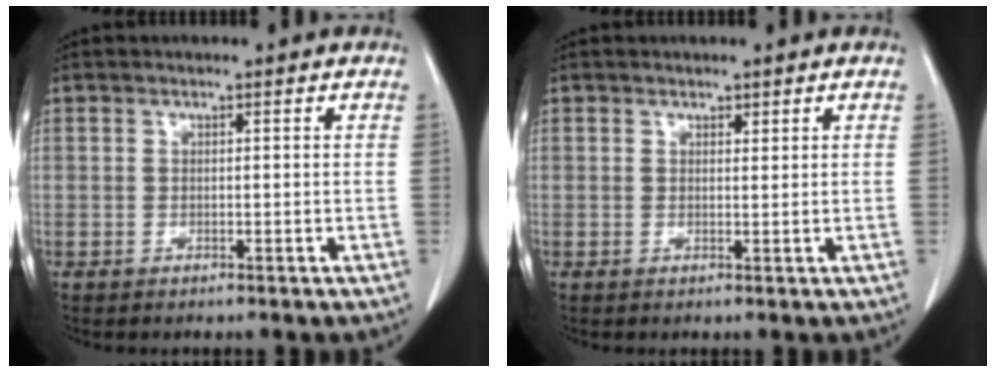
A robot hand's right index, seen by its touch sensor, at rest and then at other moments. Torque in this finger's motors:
{"motor_torque": [-0.14, 0.02, 0.01, 0.00]}